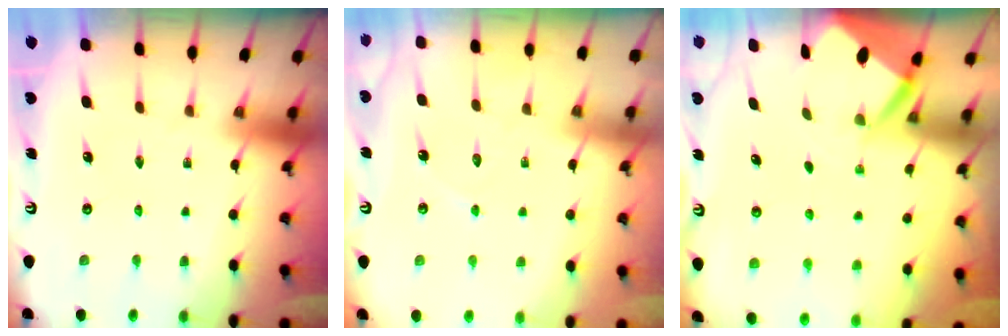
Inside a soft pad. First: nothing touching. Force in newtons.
{"total": 3.4, "press": 3.4, "slide": 0.3}
{"total": 2.9, "press": 2.9, "slide": 0.3}